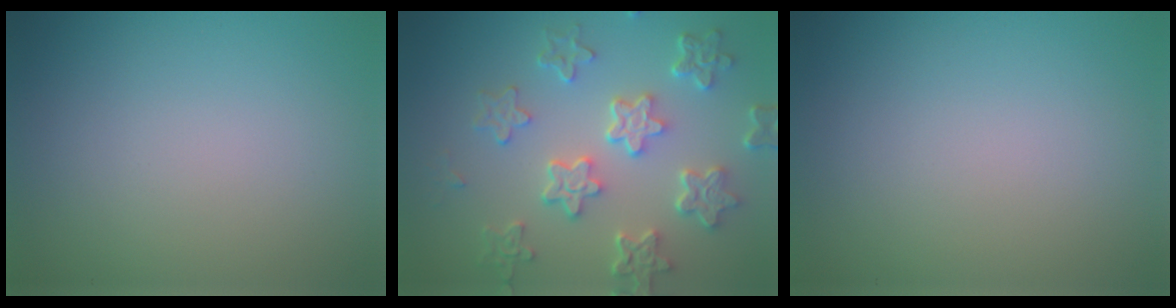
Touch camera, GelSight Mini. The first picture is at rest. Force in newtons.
{"total": 6.0, "press": 4.6, "slide": 3.9}
{"total": 0.0}